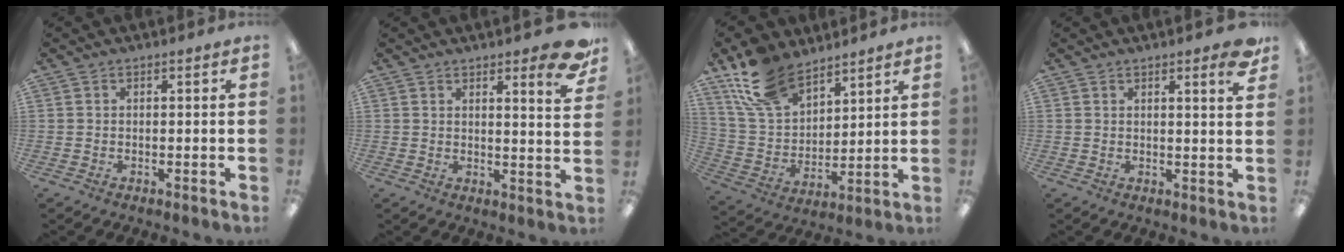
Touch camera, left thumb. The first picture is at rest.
{"total": 8.4, "force": [6.0, 1.7, 5.6], "torque": [-0.066, -0.035, 0.095]}
{"total": 15.7, "force": [11.3, 8.3, 7.1], "torque": [-0.153, -0.044, 0.218]}
{"total": 3.8, "force": [2.6, 0.4, 2.7], "torque": [-0.035, -0.015, 0.039]}